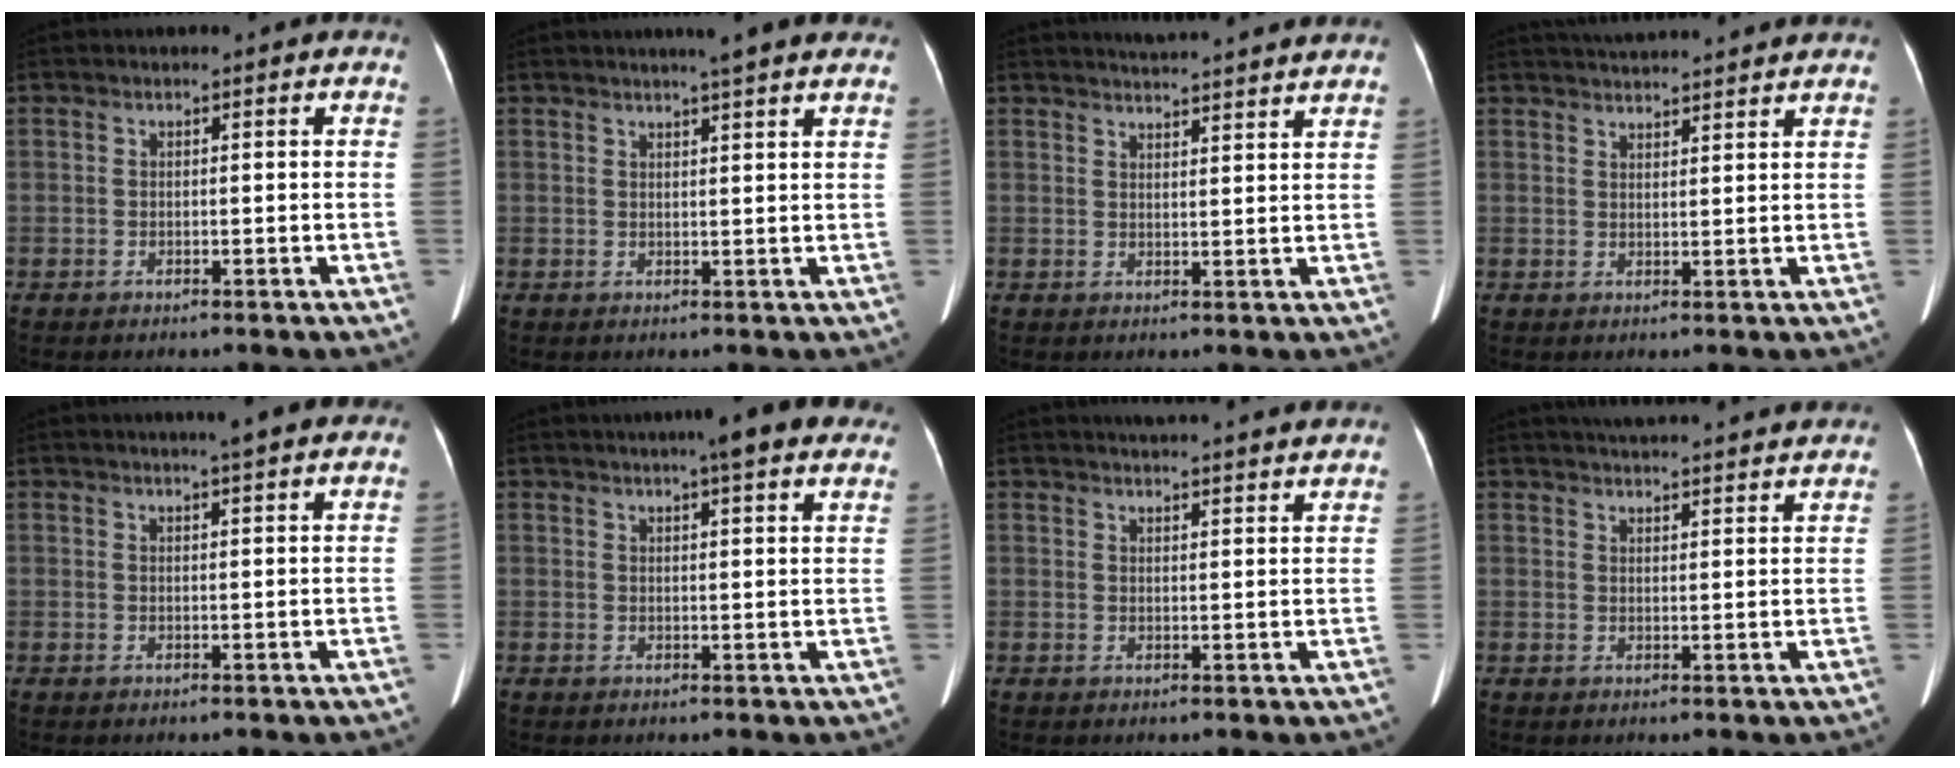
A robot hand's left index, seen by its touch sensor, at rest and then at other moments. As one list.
[{"total": 6.2, "force": [5.2, -0.1, 3.3], "torque": [-0.047, 0.015, 0.061]}, {"total": 11.7, "force": [10.9, 0.3, 4.2], "torque": [-0.060, 0.016, 0.132]}, {"total": 11.1, "force": [10.4, 0.5, 3.8], "torque": [-0.061, 0.030, 0.141]}, {"total": 4.1, "force": [3.4, -0.1, 2.2], "torque": [-0.031, 0.011, 0.043]}, {"total": 9.6, "force": [7.6, 0.9, 5.8], "torque": [-0.065, 0.016, 0.082]}, {"total": 14.7, "force": [13.6, 1.0, 5.3], "torque": [-0.069, 0.016, 0.164]}, {"total": 17.7, "force": [16.5, 1.6, 6.1], "torque": [-0.085, 0.024, 0.210]}]